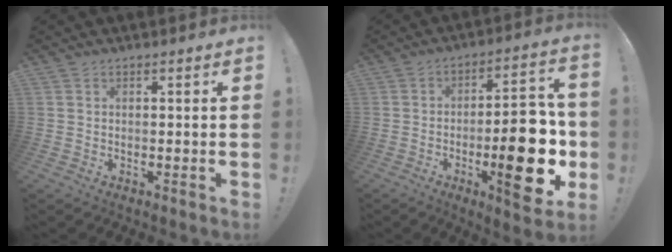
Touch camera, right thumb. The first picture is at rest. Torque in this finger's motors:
{"motor_torque": [1.25, 2.06, 1.95, -0.82, 0.25]}